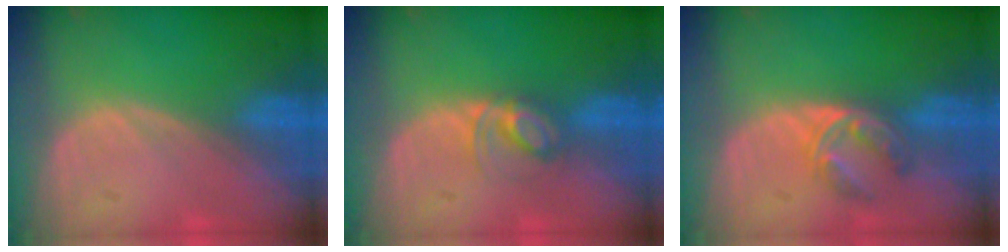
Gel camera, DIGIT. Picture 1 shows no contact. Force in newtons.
{"total": 3.9, "press": 3.9, "slide": 0.4}
{"total": 5.8, "press": 4.7, "slide": 3.5}